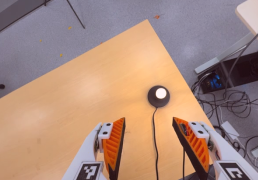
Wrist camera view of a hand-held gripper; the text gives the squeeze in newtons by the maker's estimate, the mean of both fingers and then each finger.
{"total": 0.0}